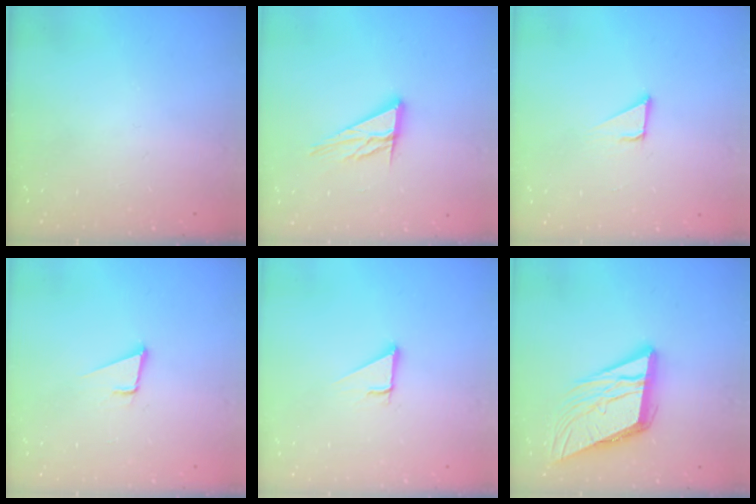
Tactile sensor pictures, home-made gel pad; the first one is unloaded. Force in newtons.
{"total": 10.9, "press": 10.9, "slide": 1.0}
{"total": 2.1, "press": 2.1, "slide": 0.1}
{"total": 3.6, "press": 2.8, "slide": 2.3}
{"total": 3.0, "press": 3.0, "slide": 0.1}
{"total": 13.7, "press": 13.5, "slide": 2.4}